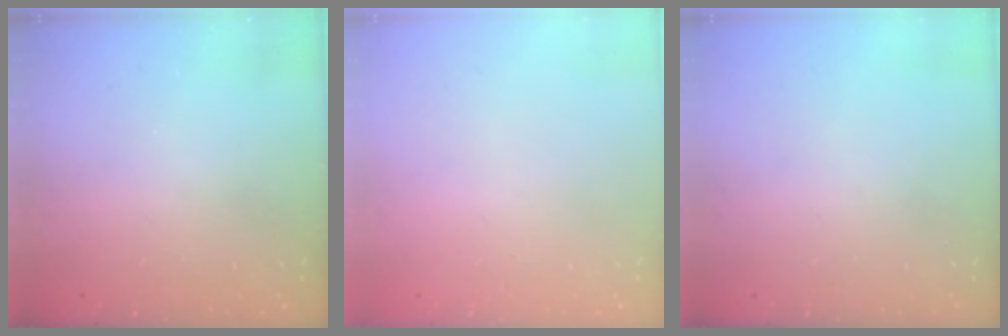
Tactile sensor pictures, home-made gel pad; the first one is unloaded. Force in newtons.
{"total": 0.0}
{"total": 0.0}